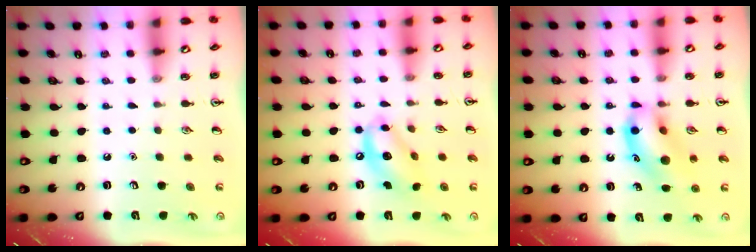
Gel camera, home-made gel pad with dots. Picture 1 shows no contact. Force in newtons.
{"total": 11.7, "press": 11.4, "slide": 2.6}
{"total": 13.9, "press": 13.7, "slide": 2.6}